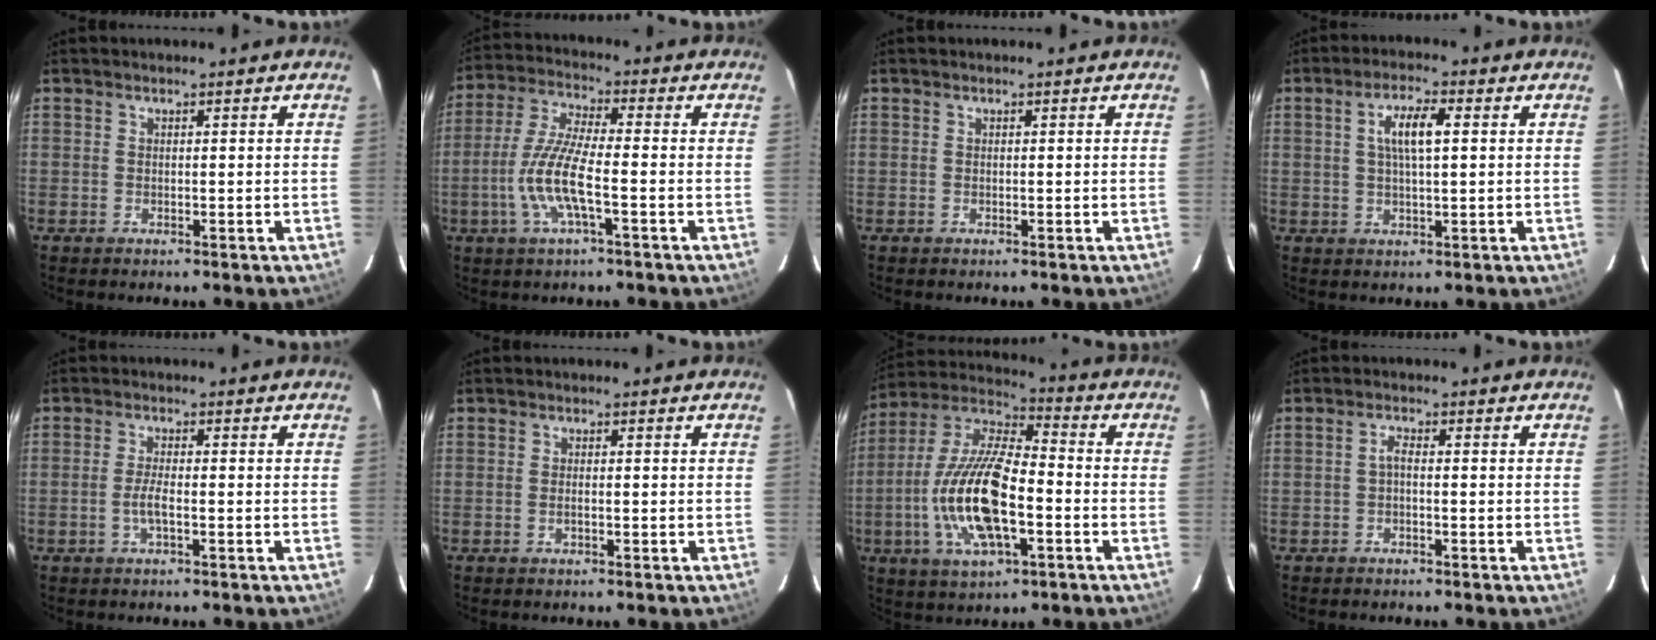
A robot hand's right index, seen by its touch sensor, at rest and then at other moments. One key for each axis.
{"total": 10.5, "fx": -3.2, "fy": 1.7, "fz": 9.8, "tx": -0.211, "ty": -0.003, "tz": -0.064}
{"total": 0.0}
{"total": 5.8, "fx": 1.3, "fy": 1.5, "fz": 5.4, "tx": -0.101, "ty": 0.008, "tz": 0.026}
{"total": 2.9, "fx": -1.1, "fy": 0.4, "fz": 2.7, "tx": -0.057, "ty": 0.000, "tz": -0.022}
{"total": 1.2, "fx": -0.5, "fy": 0.5, "fz": 1.0, "tx": -0.021, "ty": 0.001, "tz": -0.009}
{"total": 18.9, "fx": -4.6, "fy": 6.5, "fz": 17.2, "tx": -0.351, "ty": -0.008, "tz": -0.092}
{"total": 1.3, "fx": -0.6, "fy": 0.3, "fz": 1.1, "tx": -0.024, "ty": 0.006, "tz": -0.012}